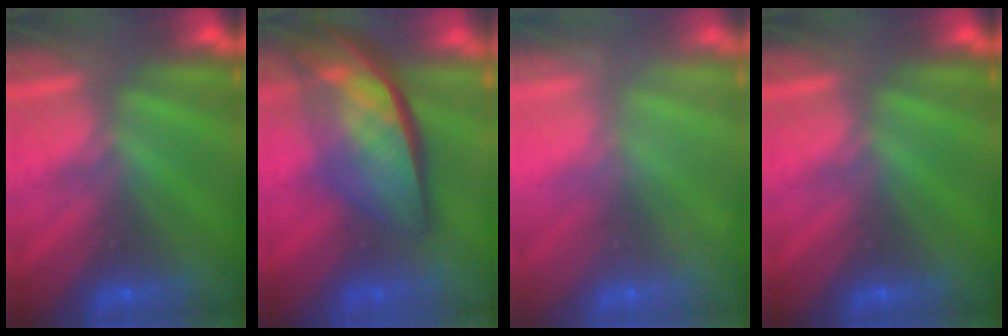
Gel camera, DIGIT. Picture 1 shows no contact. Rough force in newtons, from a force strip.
{"total": 7.5}
{"total": 2.4}
{"total": 0.0}